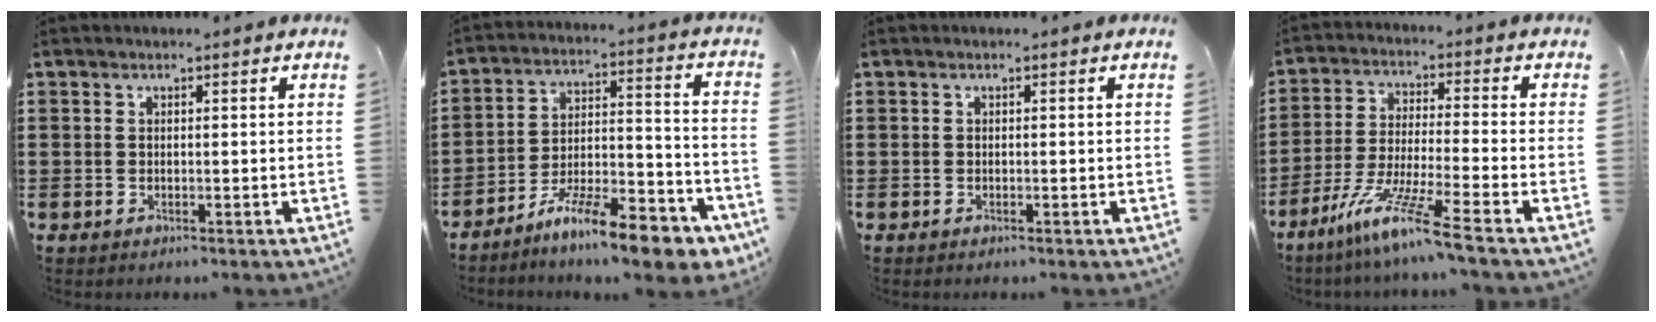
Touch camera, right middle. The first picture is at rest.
{"total": 12.7, "force": [-10.1, 2.3, 7.4], "torque": [-0.111, 0.037, -0.183]}
{"total": 0.0}
{"total": 9.5, "force": [-7.2, -0.5, 6.2], "torque": [-0.129, -0.010, -0.146]}